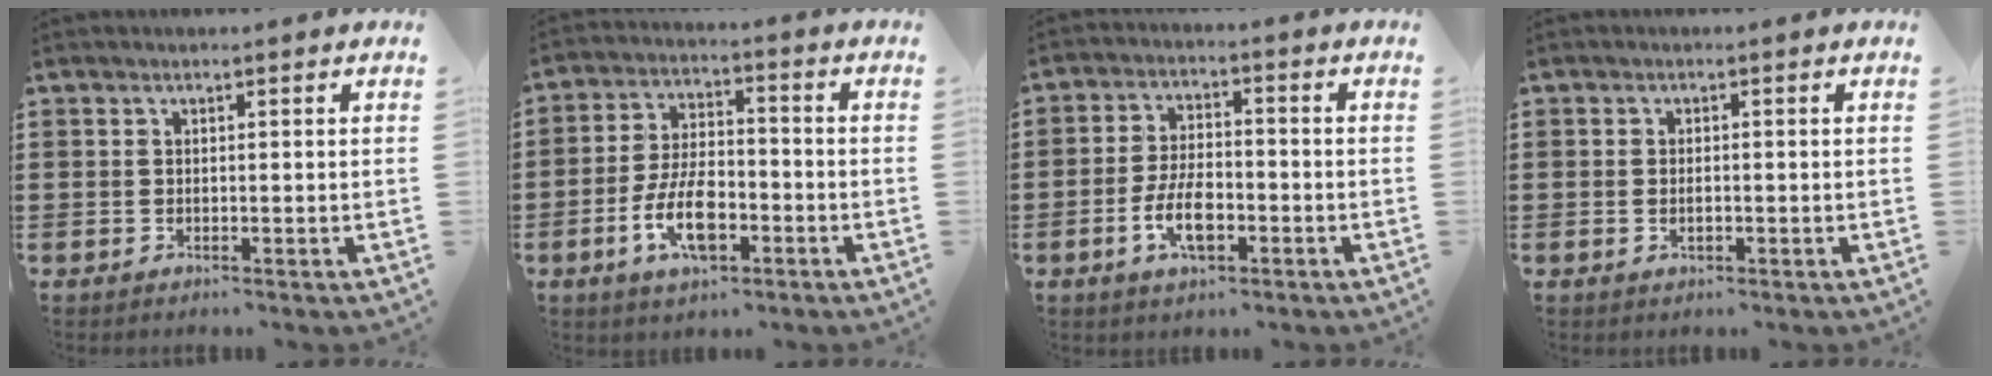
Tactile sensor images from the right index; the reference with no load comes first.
{"total": 9.5, "force": [-3.8, 4.4, 7.5], "torque": [-0.170, -0.006, -0.071]}
{"total": 7.1, "force": [-2.6, 3.2, 5.7], "torque": [-0.130, -0.003, -0.052]}
{"total": 1.4, "force": [-0.3, 0.5, 1.3], "torque": [-0.025, -0.001, -0.005]}